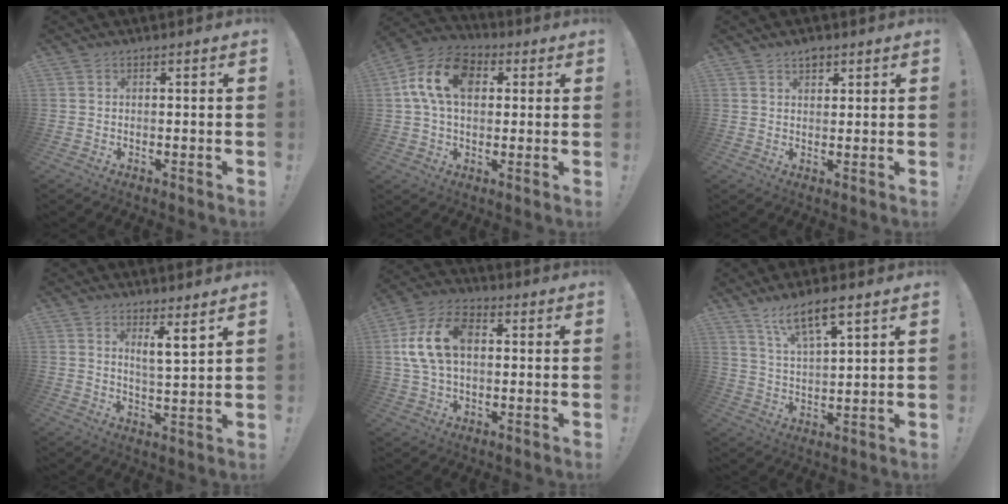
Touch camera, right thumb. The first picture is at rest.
{"total": 14.9, "force": [3.6, 10.0, 10.5], "torque": [-0.190, 0.012, 0.070]}
{"total": 2.9, "force": [2.1, 1.7, 0.9], "torque": [0.008, -0.017, 0.032]}
{"total": 6.2, "force": [4.6, 0.3, 4.1], "torque": [-0.054, -0.038, 0.073]}
{"total": 14.9, "force": [2.1, 9.8, 11.0], "torque": [-0.217, 0.012, 0.040]}
{"total": 9.7, "force": [6.9, 2.4, 6.4], "torque": [-0.104, -0.035, 0.120]}